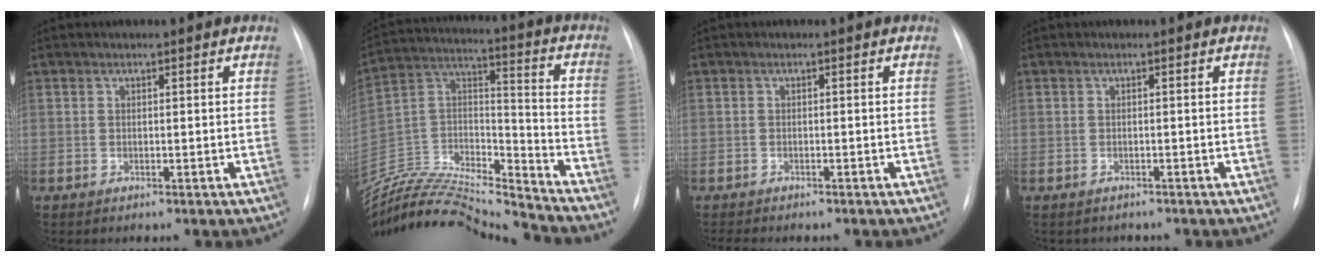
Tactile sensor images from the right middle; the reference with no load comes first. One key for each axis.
{"total": 21.8, "fx": -20.9, "fy": 0.9, "fz": 6.2, "tx": -0.128, "ty": 0.019, "tz": -0.362}
{"total": 2.9, "fx": -2.5, "fy": 1.0, "fz": 1.0, "tx": -0.015, "ty": -0.005, "tz": -0.033}
{"total": 1.8, "fx": -1.6, "fy": 0.8, "fz": 0.0, "tx": -0.004, "ty": 0.000, "tz": -0.021}